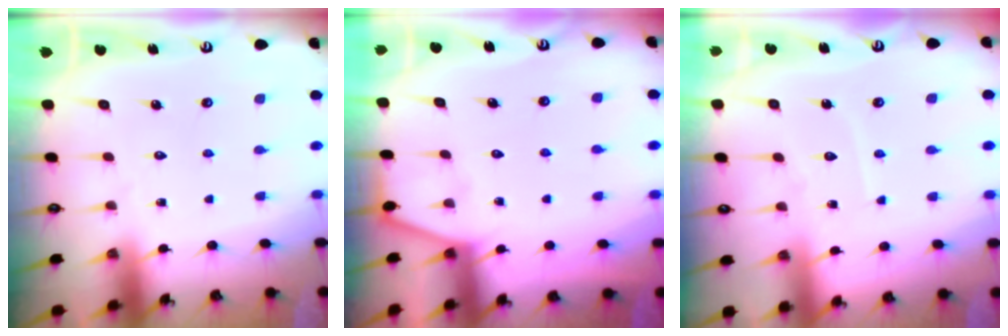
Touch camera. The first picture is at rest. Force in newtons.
{"total": 1.5, "press": 1.4, "slide": 0.2}
{"total": 5.7, "press": 5.7, "slide": 0.7}